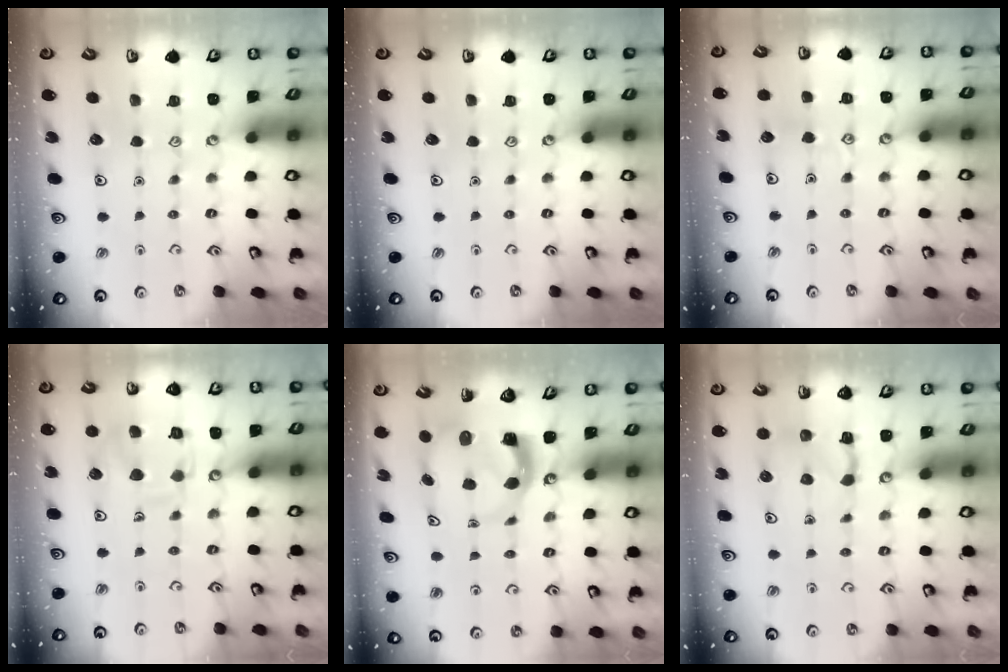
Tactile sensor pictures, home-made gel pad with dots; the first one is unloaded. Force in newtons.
{"total": 0.0}
{"total": 4.4, "press": 4.4, "slide": 0.4}
{"total": 10.9, "press": 10.9, "slide": 0.8}
{"total": 3.8, "press": 3.8, "slide": 0.6}
{"total": 3.0, "press": 2.9, "slide": 0.7}